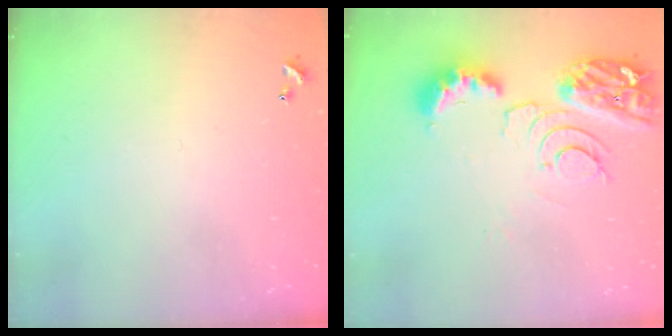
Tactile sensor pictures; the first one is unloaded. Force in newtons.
{"total": 10.1, "press": 10.0, "slide": 1.2}